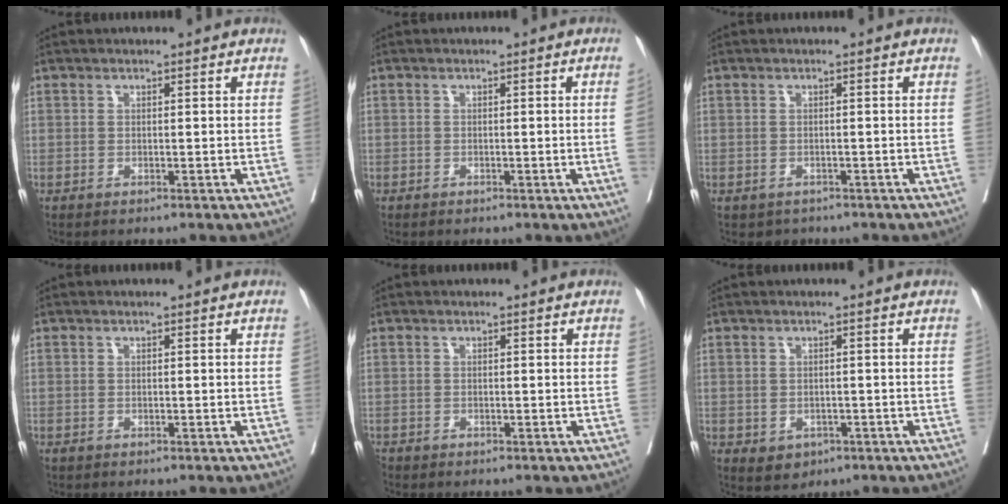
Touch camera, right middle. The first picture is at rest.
{"total": 1.2, "force": [-0.2, -0.4, 1.2], "torque": [-0.015, -0.002, -0.002]}
{"total": 1.7, "force": [-1.2, 1.1, 0.0], "torque": [-0.007, 0.001, -0.017]}
{"total": 0.0}
{"total": 0.7, "force": [-0.7, 0.2, 0.1], "torque": [-0.010, -0.003, -0.017]}
{"total": 2.7, "force": [-1.1, 2.2, 1.2], "torque": [-0.014, 0.001, -0.004]}